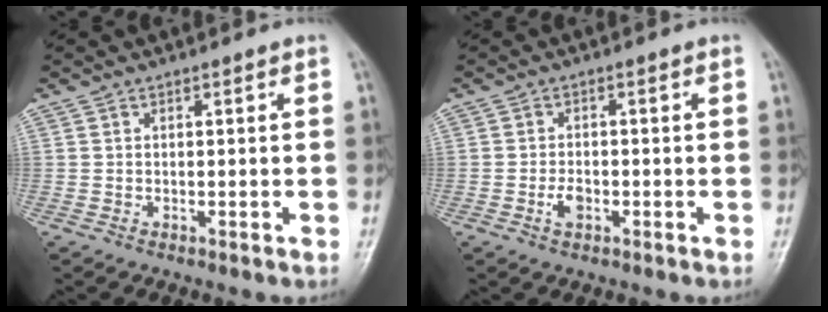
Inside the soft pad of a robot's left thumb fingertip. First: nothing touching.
{"total": 2.5, "force": [-0.9, 1.5, 1.8], "torque": [-0.032, 0.005, -0.019]}